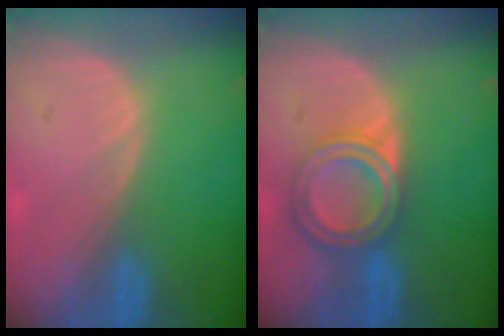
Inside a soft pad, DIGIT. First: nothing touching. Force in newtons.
{"total": 6.8, "press": 6.0, "slide": 3.2}